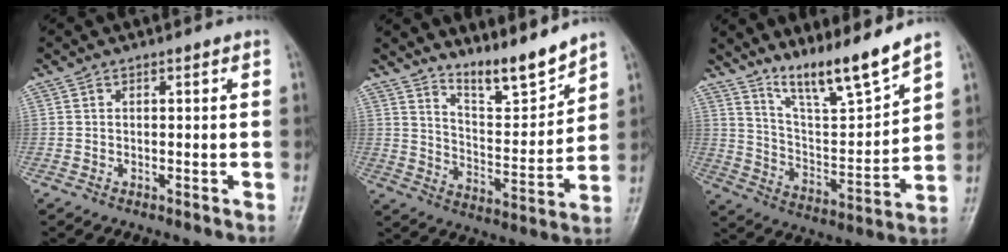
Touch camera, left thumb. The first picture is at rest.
{"total": 9.7, "force": [8.9, 1.0, 3.8], "torque": [-0.051, -0.074, 0.164]}
{"total": 12.4, "force": [10.5, 0.5, 6.6], "torque": [-0.103, -0.073, 0.195]}